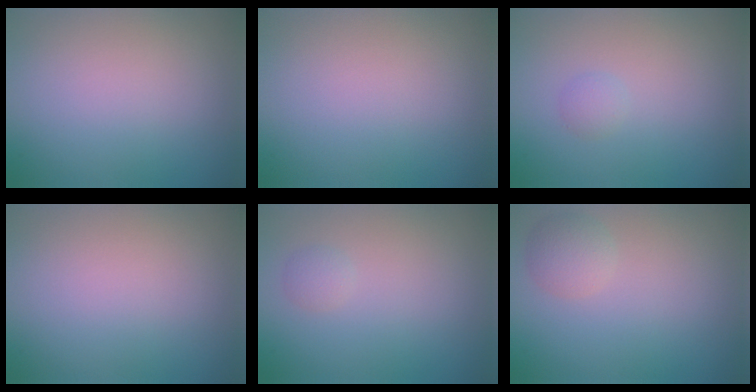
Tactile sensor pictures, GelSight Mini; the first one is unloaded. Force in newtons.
{"total": 0.0}
{"total": 0.9, "press": 0.9, "slide": 0.0}
{"total": 0.0}
{"total": 0.9, "press": 0.9, "slide": 0.0}
{"total": 2.1, "press": 2.1, "slide": 0.1}